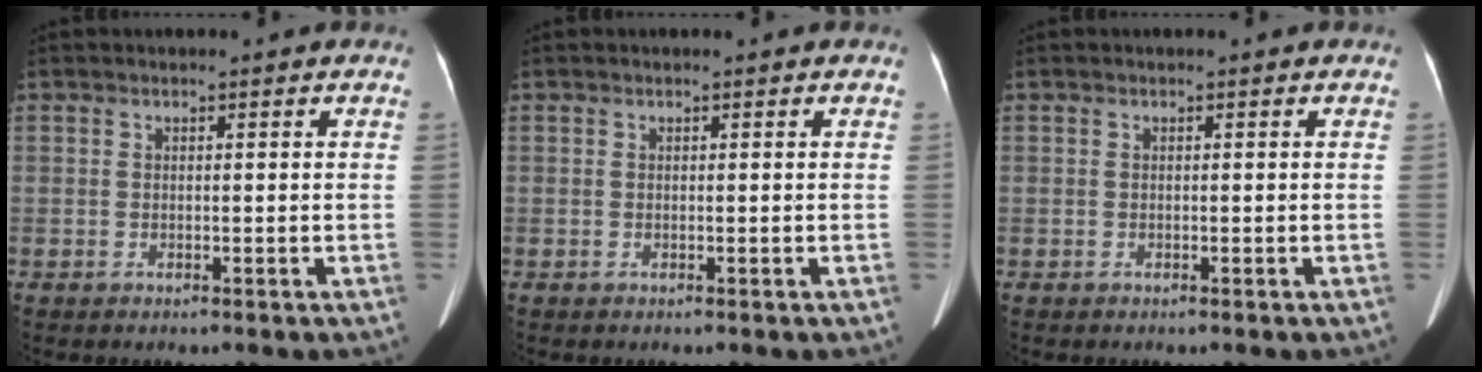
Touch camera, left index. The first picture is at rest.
{"total": 0.0}
{"total": 0.0}